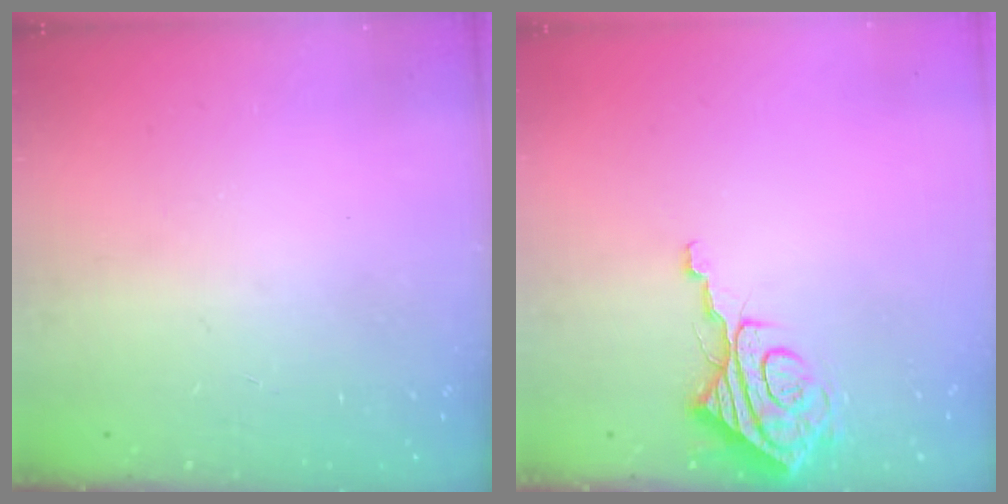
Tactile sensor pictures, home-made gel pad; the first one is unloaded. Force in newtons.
{"total": 9.8, "press": 9.7, "slide": 1.1}